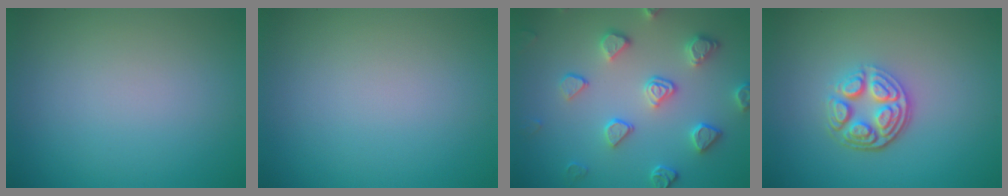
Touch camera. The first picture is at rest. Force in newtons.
{"total": 0.0}
{"total": 4.0, "press": 3.9, "slide": 0.9}
{"total": 4.3, "press": 3.3, "slide": 2.7}